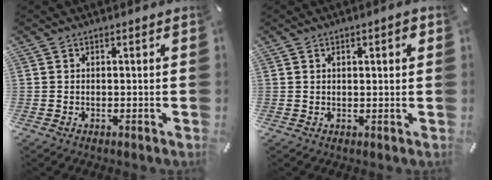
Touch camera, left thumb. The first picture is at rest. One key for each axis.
{"total": 2.2, "fx": 0.9, "fy": 0.7, "fz": 1.8, "tx": -0.029, "ty": 0.001, "tz": 0.012}